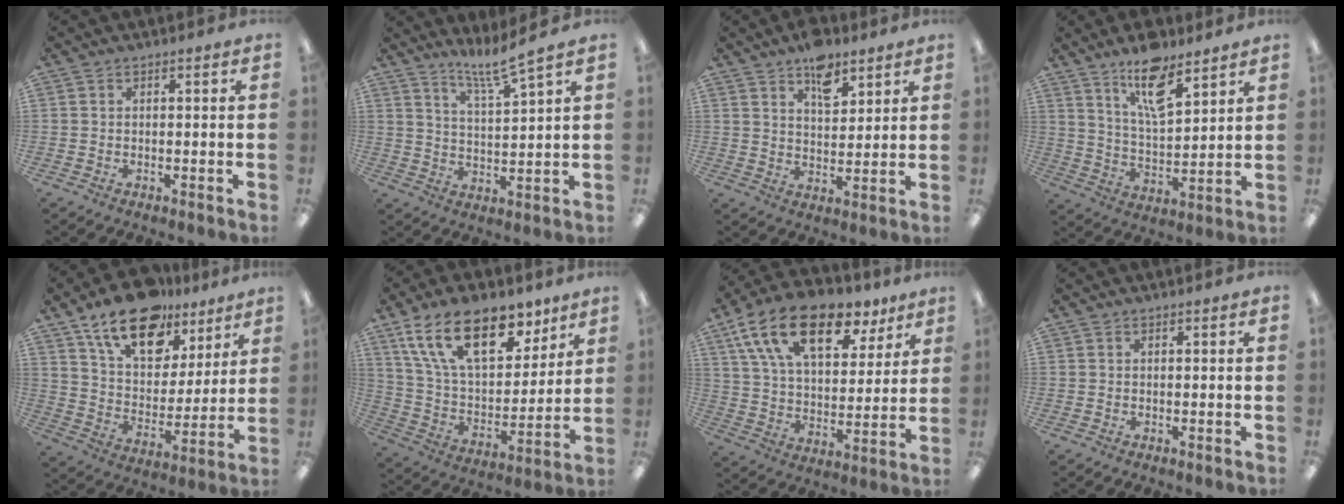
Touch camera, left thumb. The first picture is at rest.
{"total": 7.5, "force": [6.6, -0.2, 3.5], "torque": [-0.071, -0.040, 0.114]}
{"total": 8.3, "force": [5.9, 4.3, 3.9], "torque": [-0.047, -0.029, 0.102]}
{"total": 12.6, "force": [9.2, 4.4, 7.3], "torque": [-0.118, -0.048, 0.158]}
{"total": 18.4, "force": [12.6, 10.0, 9.0], "torque": [-0.154, -0.068, 0.223]}
{"total": 21.7, "force": [13.1, 11.0, 13.3], "torque": [-0.234, -0.060, 0.231]}
{"total": 20.1, "force": [12.0, 10.4, 12.3], "torque": [-0.216, -0.051, 0.212]}
{"total": 0.0}